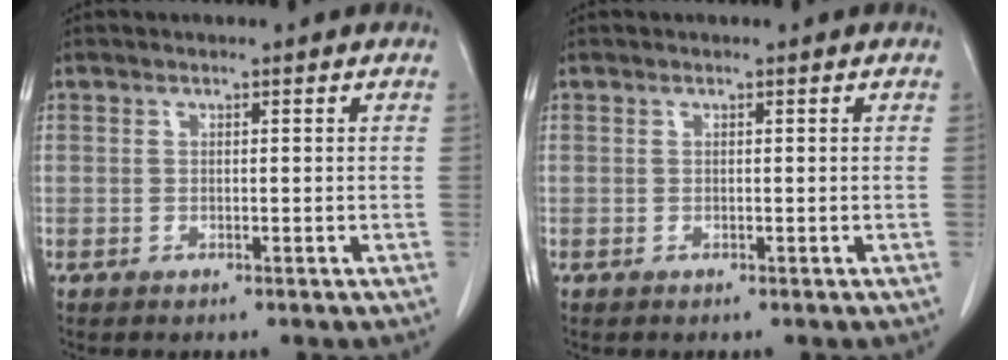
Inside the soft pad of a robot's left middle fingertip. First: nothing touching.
{"total": 0.0}